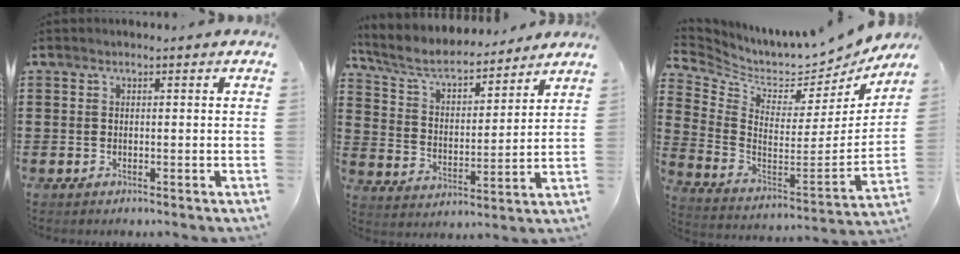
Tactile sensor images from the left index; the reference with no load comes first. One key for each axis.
{"total": 6.3, "fx": 5.5, "fy": 1.6, "fz": 2.6, "tx": -0.076, "ty": -0.032, "tz": 0.091}
{"total": 4.9, "fx": 4.1, "fy": 2.1, "fz": 1.6, "tx": -0.062, "ty": -0.052, "tz": 0.064}